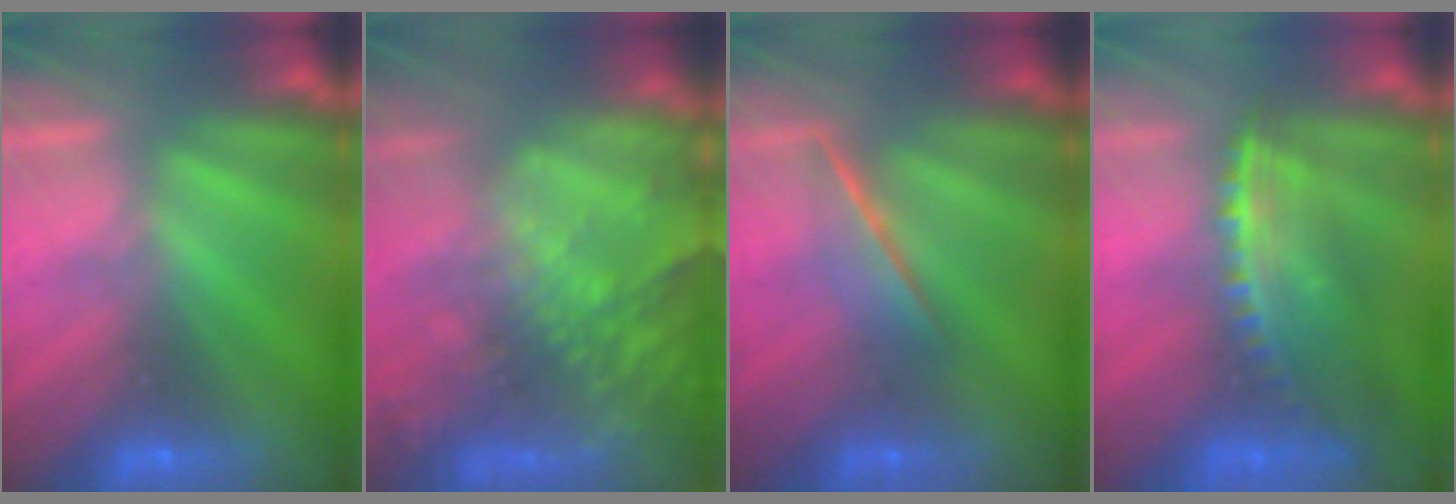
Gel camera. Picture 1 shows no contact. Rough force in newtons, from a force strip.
{"total": 8.5}
{"total": 1.6}
{"total": 8.0}